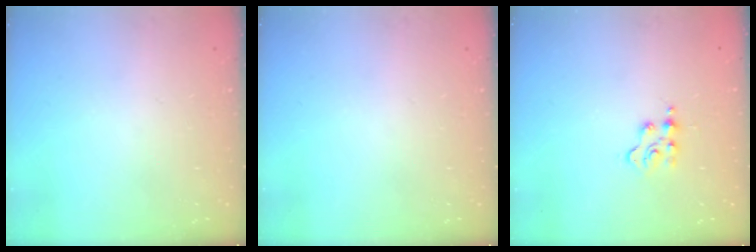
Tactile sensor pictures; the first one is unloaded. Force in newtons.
{"total": 0.0}
{"total": 2.6, "press": 2.6, "slide": 0.4}